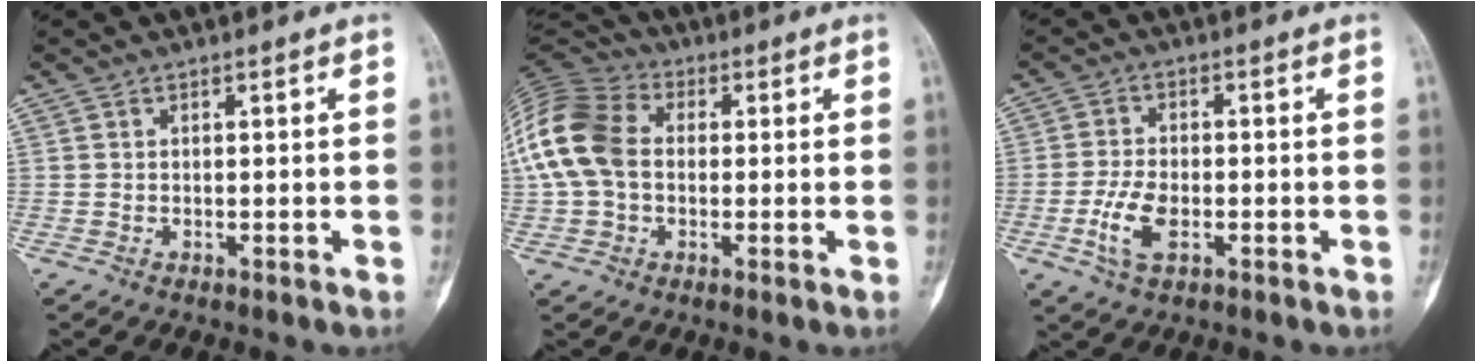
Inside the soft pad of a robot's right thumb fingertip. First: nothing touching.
{"total": 15.0, "force": [0.8, 10.8, 10.3], "torque": [-0.217, 0.032, 0.005]}
{"total": 6.4, "force": [-2.1, 3.2, 5.1], "torque": [-0.111, 0.006, -0.040]}